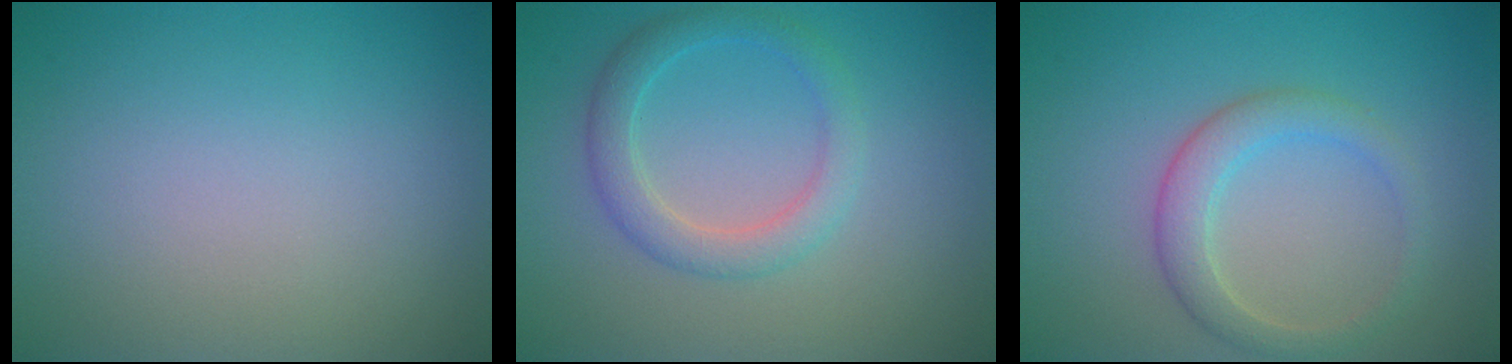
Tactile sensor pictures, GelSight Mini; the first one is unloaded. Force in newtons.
{"total": 3.0, "press": 3.0, "slide": 0.0}
{"total": 3.0, "press": 3.0, "slide": 0.1}